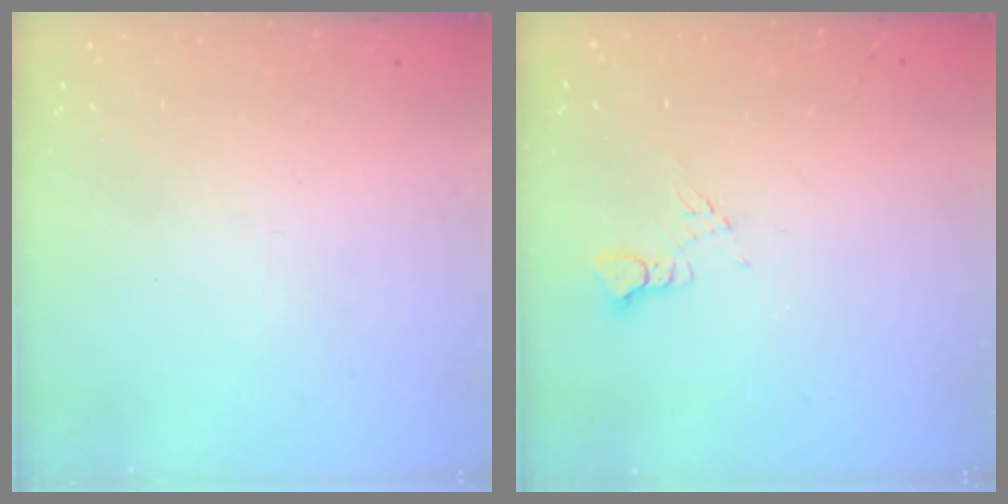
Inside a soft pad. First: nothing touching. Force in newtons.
{"total": 3.9, "press": 3.9, "slide": 0.5}